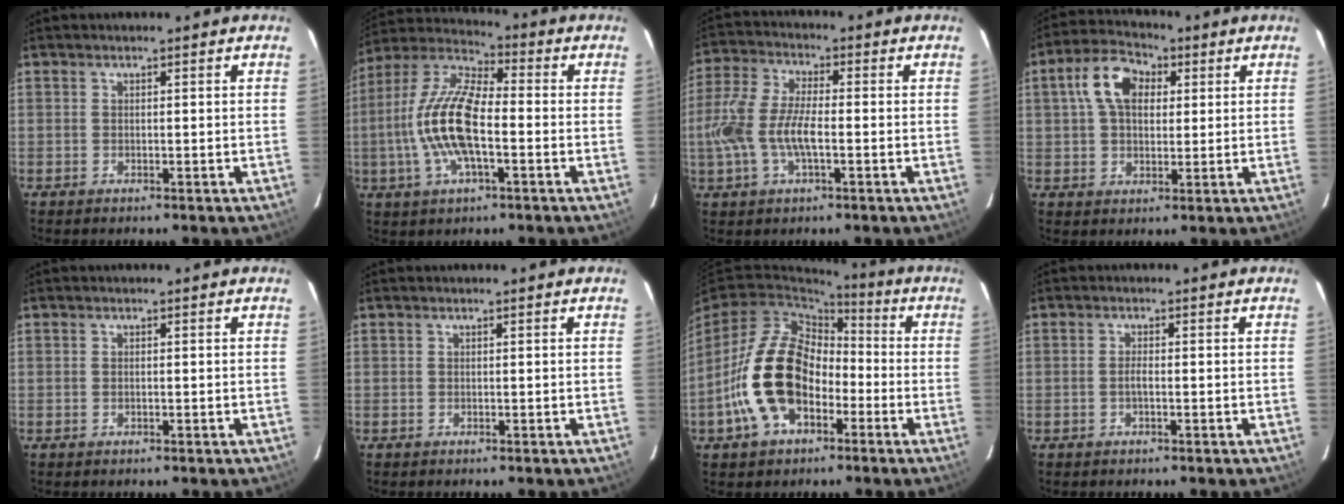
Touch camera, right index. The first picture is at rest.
{"total": 15.8, "force": [-2.8, 6.1, 14.3], "torque": [-0.292, 0.003, -0.064]}
{"total": 11.3, "force": [-2.2, 4.5, 10.2], "torque": [-0.224, 0.002, -0.045]}
{"total": 9.7, "force": [2.8, 6.2, 6.9], "torque": [-0.135, 0.033, 0.045]}
{"total": 0.5, "force": [-0.1, 0.2, 0.5], "torque": [-0.010, -0.001, -0.003]}
{"total": 0.0}
{"total": 15.7, "force": [-5.0, 10.3, 10.8], "torque": [-0.218, 0.017, -0.085]}
{"total": 1.5, "force": [-0.5, 0.3, 1.4], "torque": [-0.027, 0.000, -0.011]}